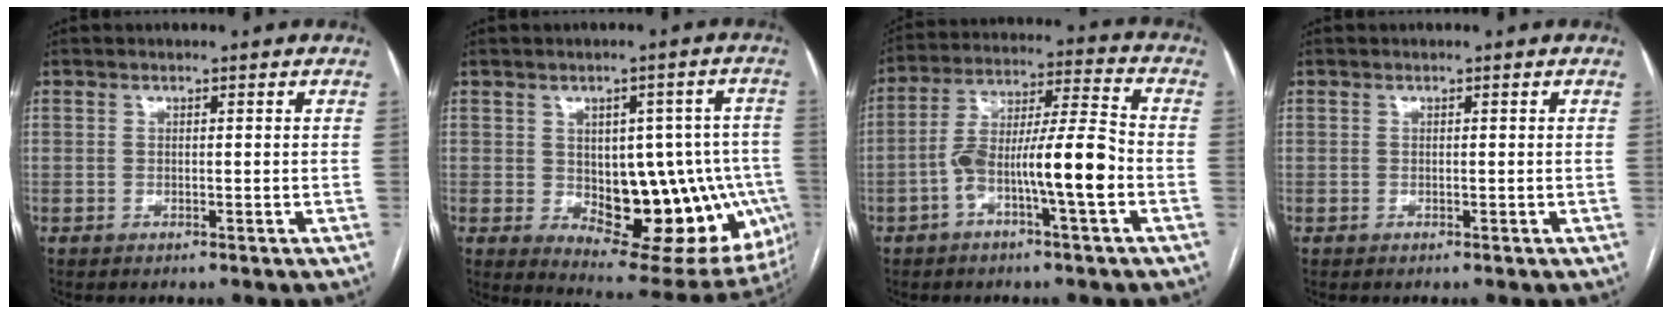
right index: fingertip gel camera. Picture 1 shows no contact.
{"total": 19.7, "force": [-3.3, 10.4, 16.4], "torque": [-0.161, 0.019, -0.013]}
{"total": 12.2, "force": [-3.9, 1.1, 11.5], "torque": [-0.206, 0.026, -0.067]}
{"total": 0.0}